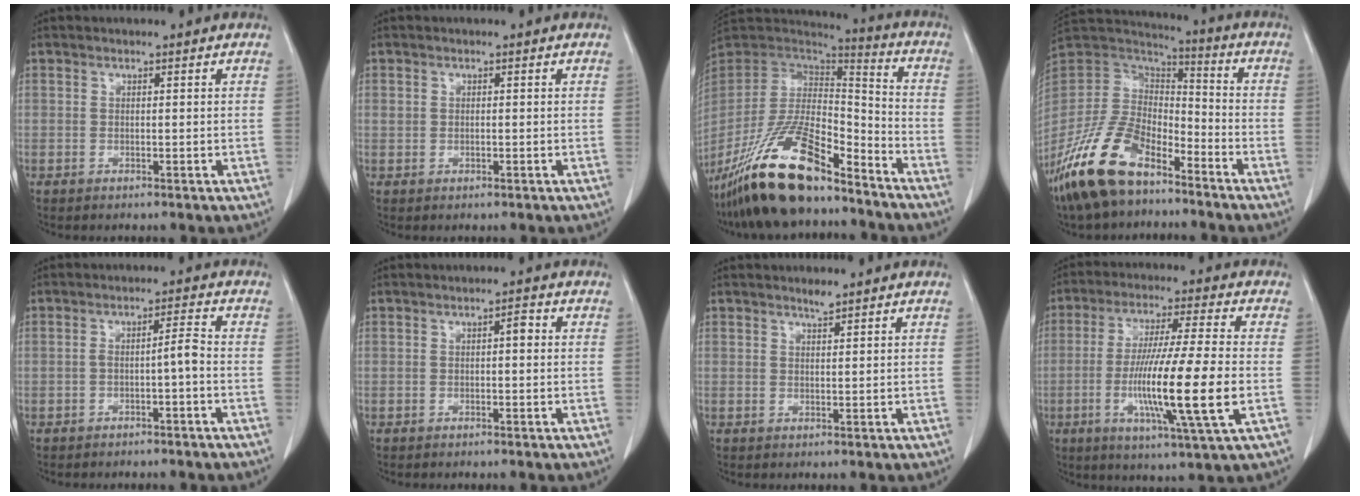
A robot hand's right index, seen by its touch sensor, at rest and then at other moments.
{"total": 0.9, "force": [0.1, 0.7, 0.5], "torque": [-0.015, 0.005, 0.007]}
{"total": 21.1, "force": [-15.6, 5.5, 13.1], "torque": [-0.268, -0.019, -0.286]}
{"total": 17.0, "force": [-11.8, 7.1, 9.9], "torque": [-0.211, 0.004, -0.226]}
{"total": 2.9, "force": [-1.3, -0.1, 2.6], "torque": [-0.043, 0.011, -0.019]}
{"total": 1.4, "force": [0.2, 0.4, 1.3], "torque": [-0.020, 0.005, 0.003]}
{"total": 1.3, "force": [1.1, 0.1, 0.5], "torque": [-0.013, 0.000, 0.023]}
{"total": 15.5, "force": [-3.1, -0.4, 15.2], "torque": [-0.282, -0.020, -0.059]}